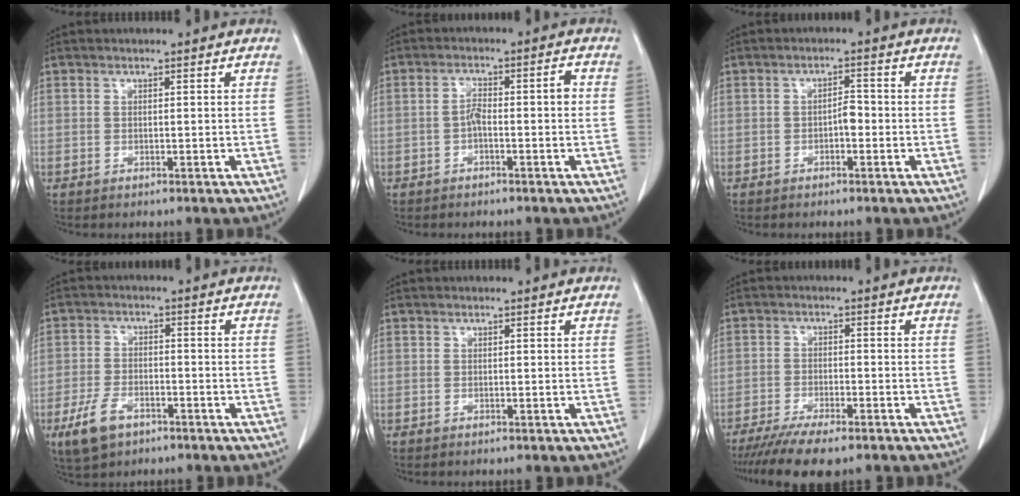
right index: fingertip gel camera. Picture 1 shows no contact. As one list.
[{"total": 3.9, "force": [-0.8, 1.0, 3.7], "torque": [-0.066, 0.018, -0.012]}, {"total": 2.1, "force": [-0.7, 0.8, 1.8], "torque": [-0.023, 0.006, -0.012]}, {"total": 6.3, "force": [-3.6, 3.4, 3.8], "torque": [-0.088, -0.005, -0.059]}, {"total": 0.0}, {"total": 8.7, "force": [-6.9, 1.8, 5.1], "torque": [-0.080, -0.016, -0.109]}]